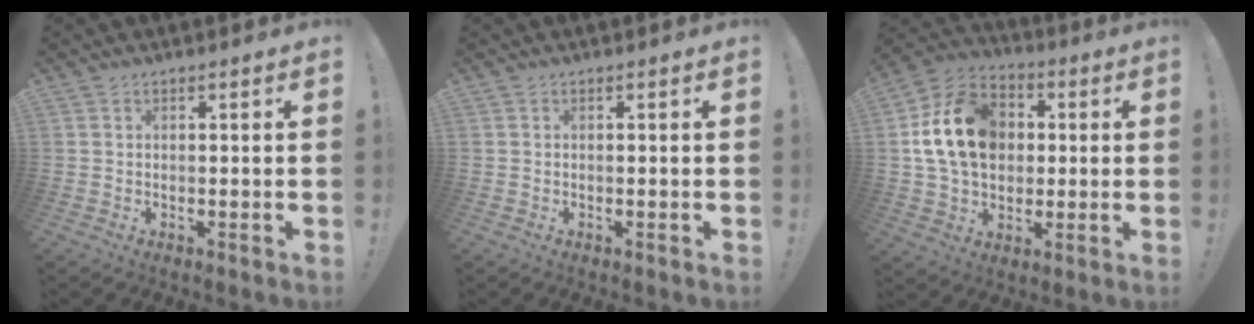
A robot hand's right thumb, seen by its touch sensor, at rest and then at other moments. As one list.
[{"total": 0.0}, {"total": 18.7, "force": [2.9, 14.3, 11.6], "torque": [-0.196, 0.011, 0.063]}]